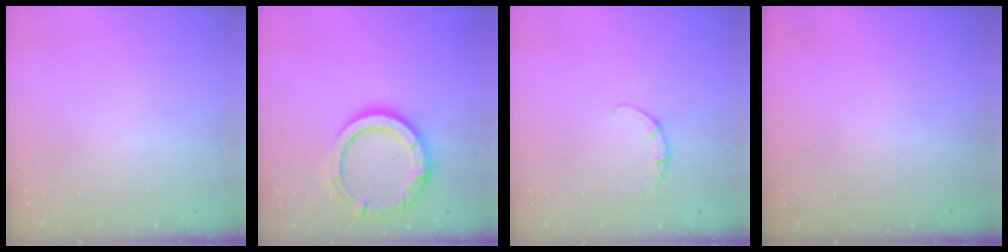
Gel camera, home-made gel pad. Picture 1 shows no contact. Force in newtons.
{"total": 15.6, "press": 15.5, "slide": 1.4}
{"total": 2.7, "press": 2.7, "slide": 0.4}
{"total": 0.0}